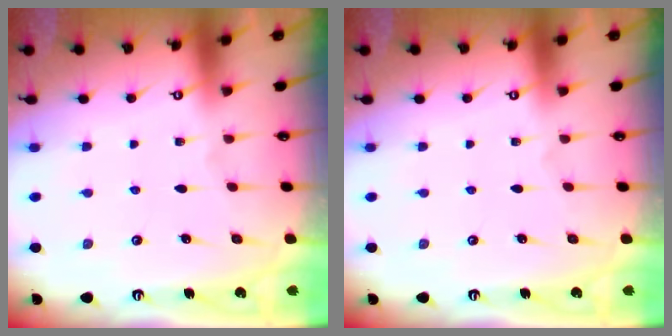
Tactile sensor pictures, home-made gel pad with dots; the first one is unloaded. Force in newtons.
{"total": 0.0}